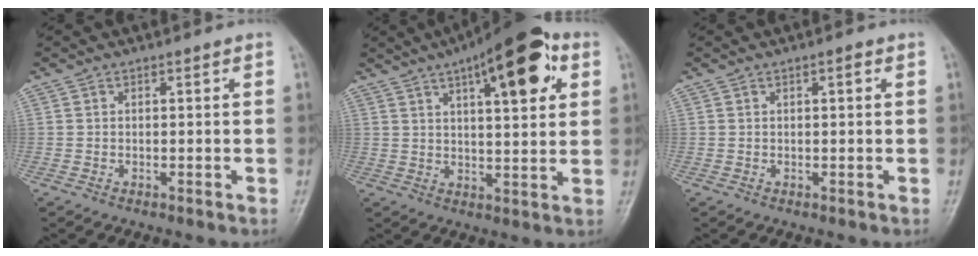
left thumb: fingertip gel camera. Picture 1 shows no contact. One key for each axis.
{"total": 16.5, "fx": 7.4, "fy": 5.6, "fz": 13.6, "tx": -0.167, "ty": -0.006, "tz": 0.102}
{"total": 1.0, "fx": 0.4, "fy": 0.3, "fz": 0.9, "tx": -0.015, "ty": 0.002, "tz": 0.004}